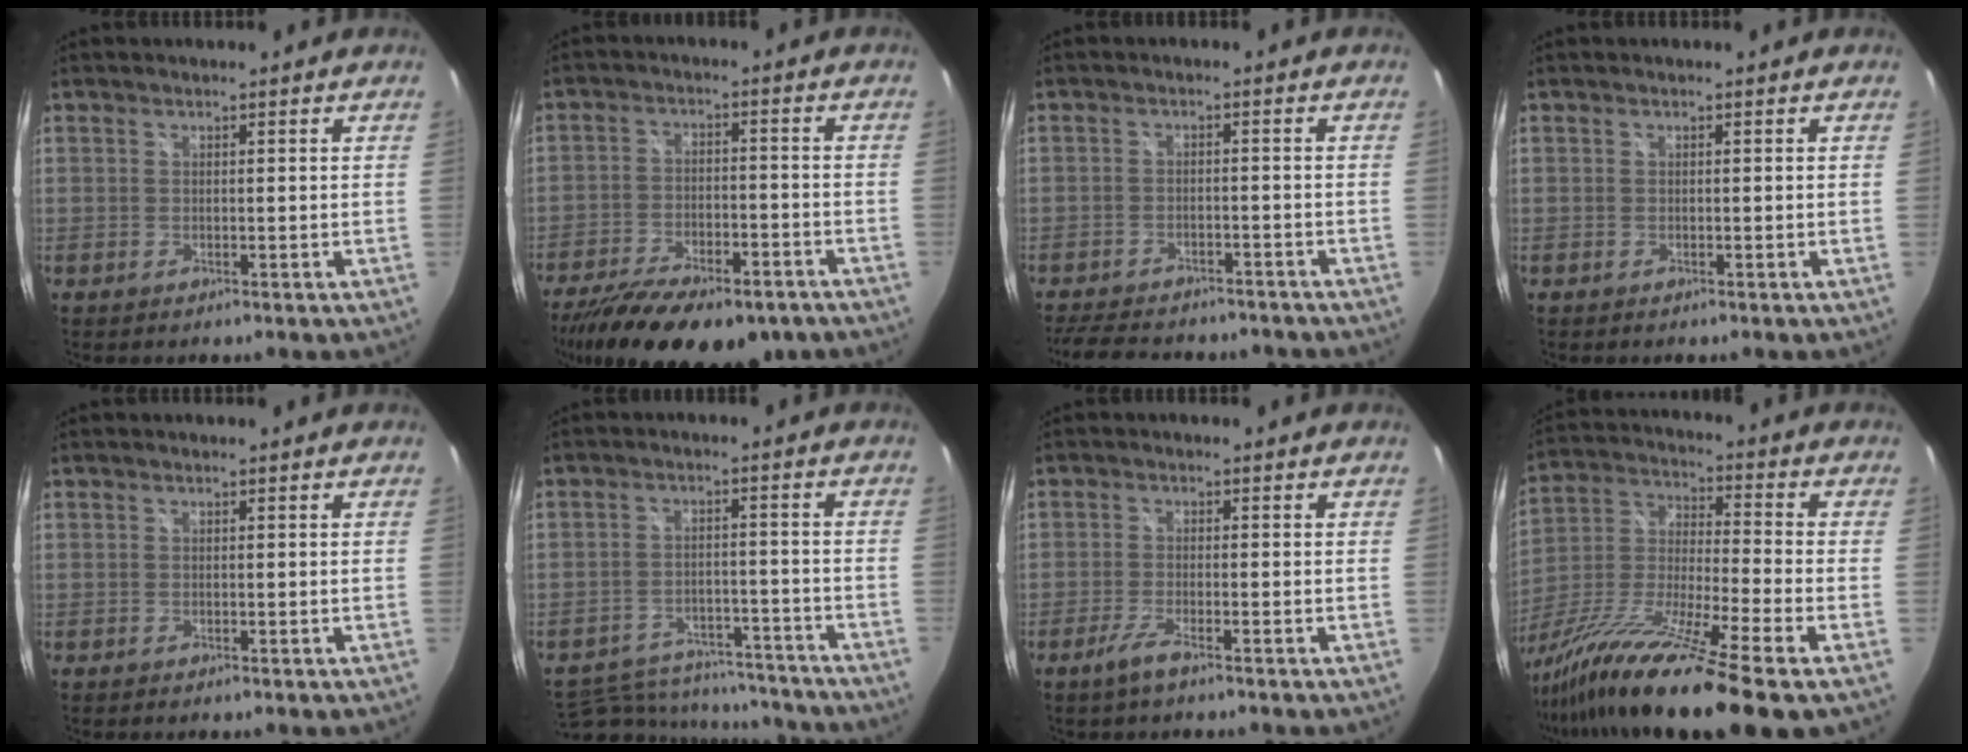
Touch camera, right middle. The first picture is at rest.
{"total": 19.9, "force": [-14.3, 7.4, 11.7], "torque": [-0.230, -0.046, -0.209]}
{"total": 13.3, "force": [-11.3, 4.3, 5.7], "torque": [-0.122, -0.024, -0.159]}
{"total": 0.0}
{"total": 0.9, "force": [0.7, -0.5, 0.2], "torque": [-0.002, 0.008, 0.010]}
{"total": 17.0, "force": [-14.7, 6.3, 5.8], "torque": [-0.134, 0.008, -0.190]}
{"total": 2.5, "force": [-1.6, -0.3, 1.9], "torque": [-0.049, -0.003, -0.038]}
{"total": 20.3, "force": [-14.6, -0.9, 14.0], "torque": [-0.264, -0.051, -0.266]}